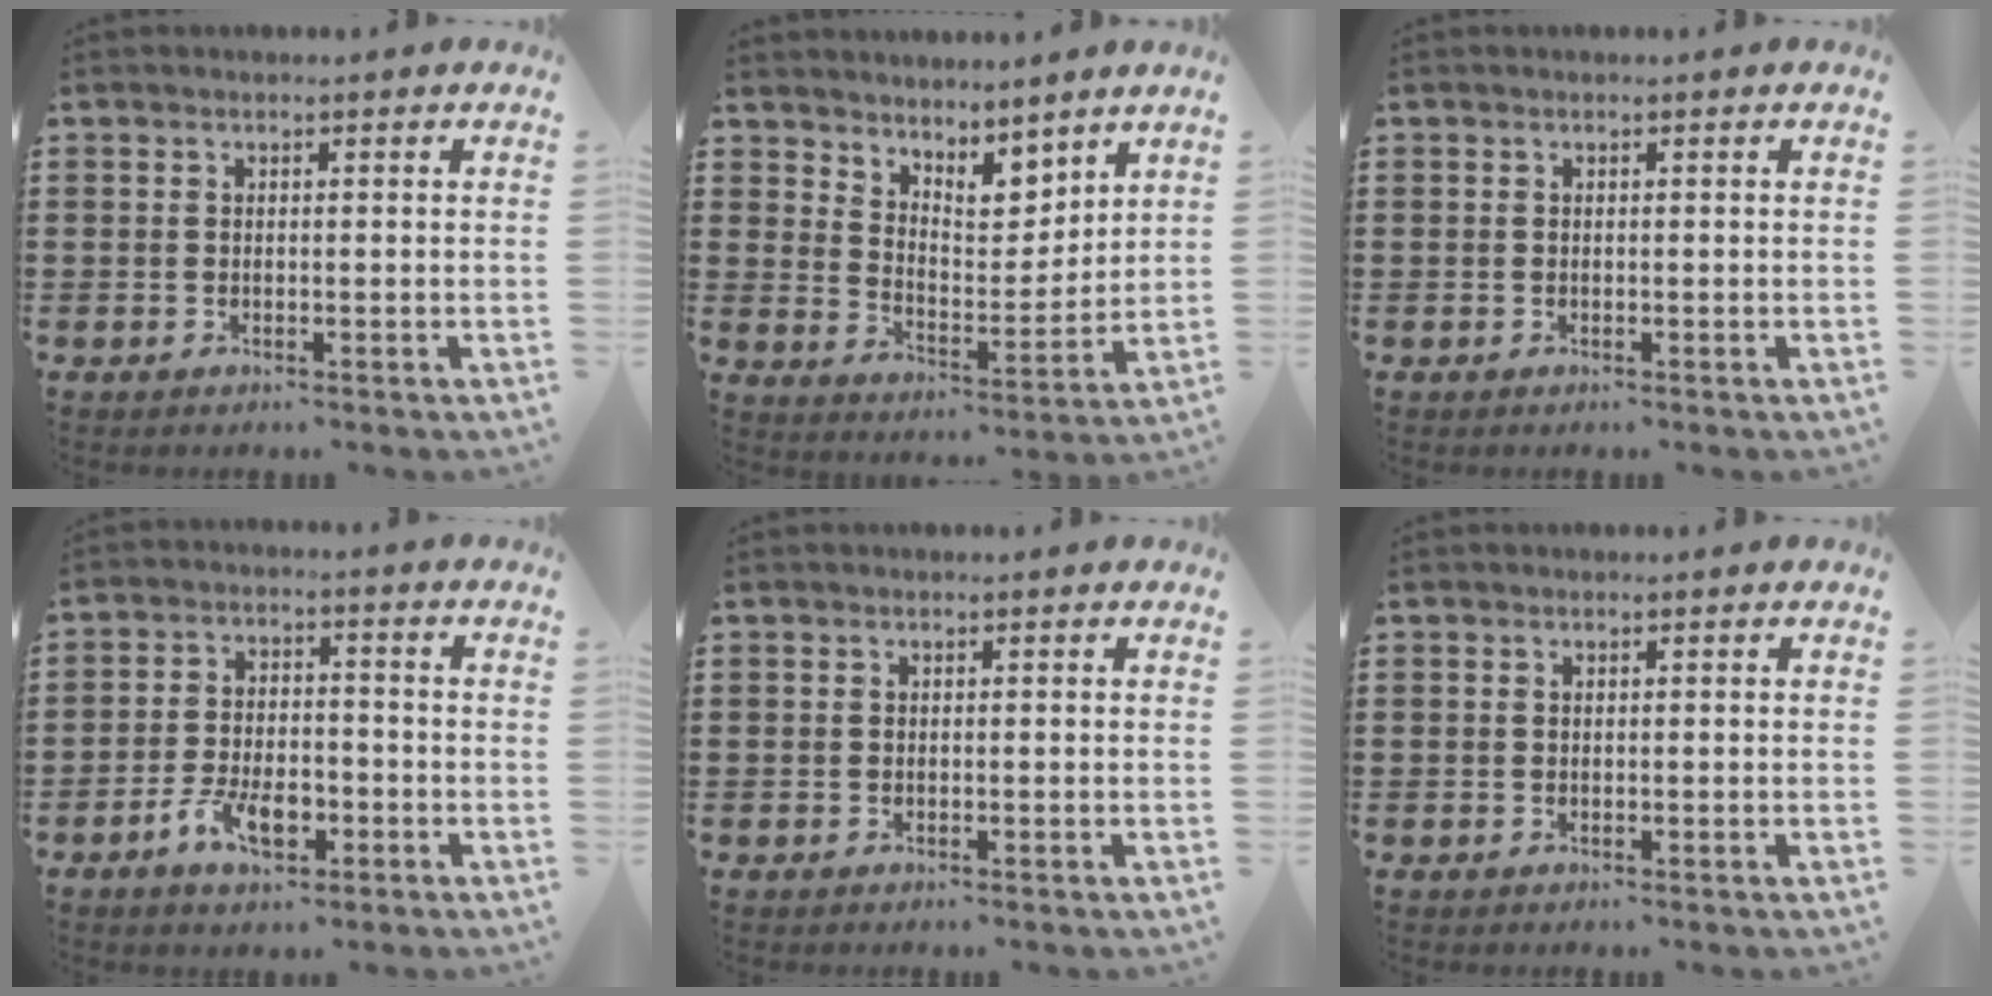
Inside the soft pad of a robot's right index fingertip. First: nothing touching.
{"total": 5.9, "force": [5.5, 1.9, 0.9], "torque": [-0.034, -0.037, 0.101]}
{"total": 0.0}
{"total": 6.5, "force": [-3.3, 3.3, 4.5], "torque": [-0.099, 0.005, -0.065]}
{"total": 0.0}
{"total": 0.0}